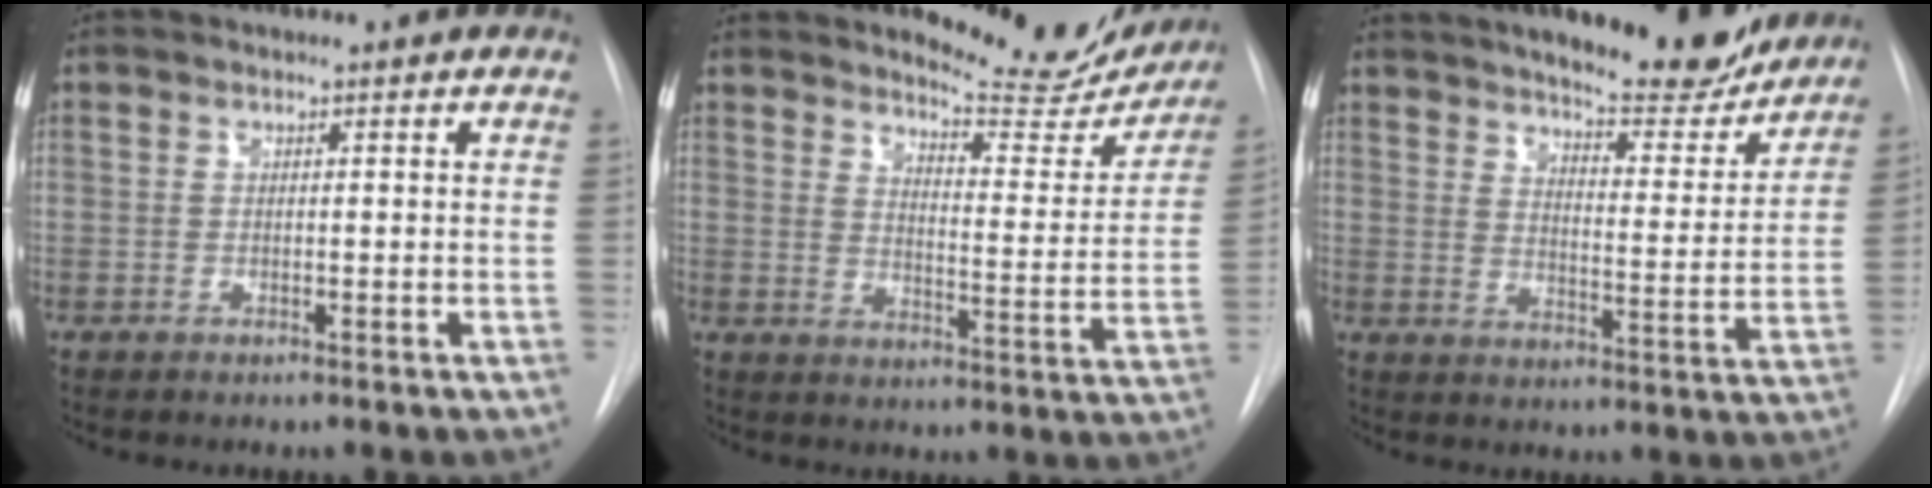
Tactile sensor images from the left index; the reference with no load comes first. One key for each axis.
{"total": 15.4, "fx": 14.7, "fy": 3.1, "fz": 3.5, "tx": -0.033, "ty": -0.068, "tz": 0.171}
{"total": 18.6, "fx": 16.5, "fy": 3.7, "fz": 7.7, "tx": -0.108, "ty": -0.027, "tz": 0.215}